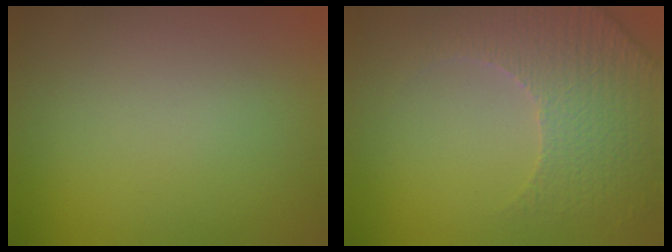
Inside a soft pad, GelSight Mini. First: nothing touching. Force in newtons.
{"total": 4.6, "press": 4.2, "slide": 2.1}